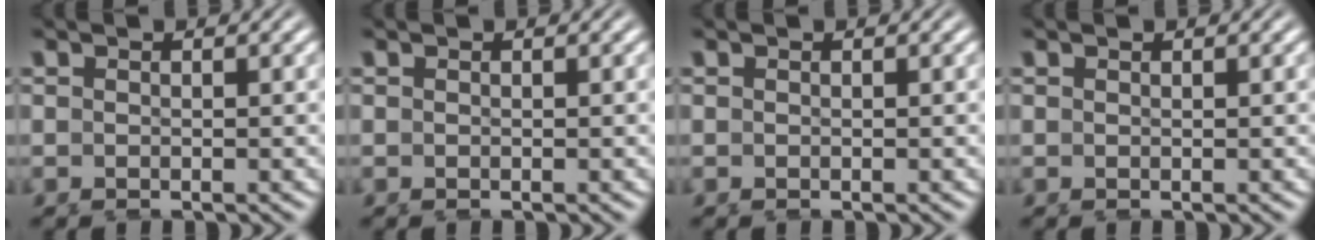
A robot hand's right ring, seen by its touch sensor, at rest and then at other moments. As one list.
[{"total": 0.0}, {"total": 0.0}, {"total": 0.7, "force": [0.6, 0.2, -0.1], "torque": [0.007, 0.009, 0.005]}]